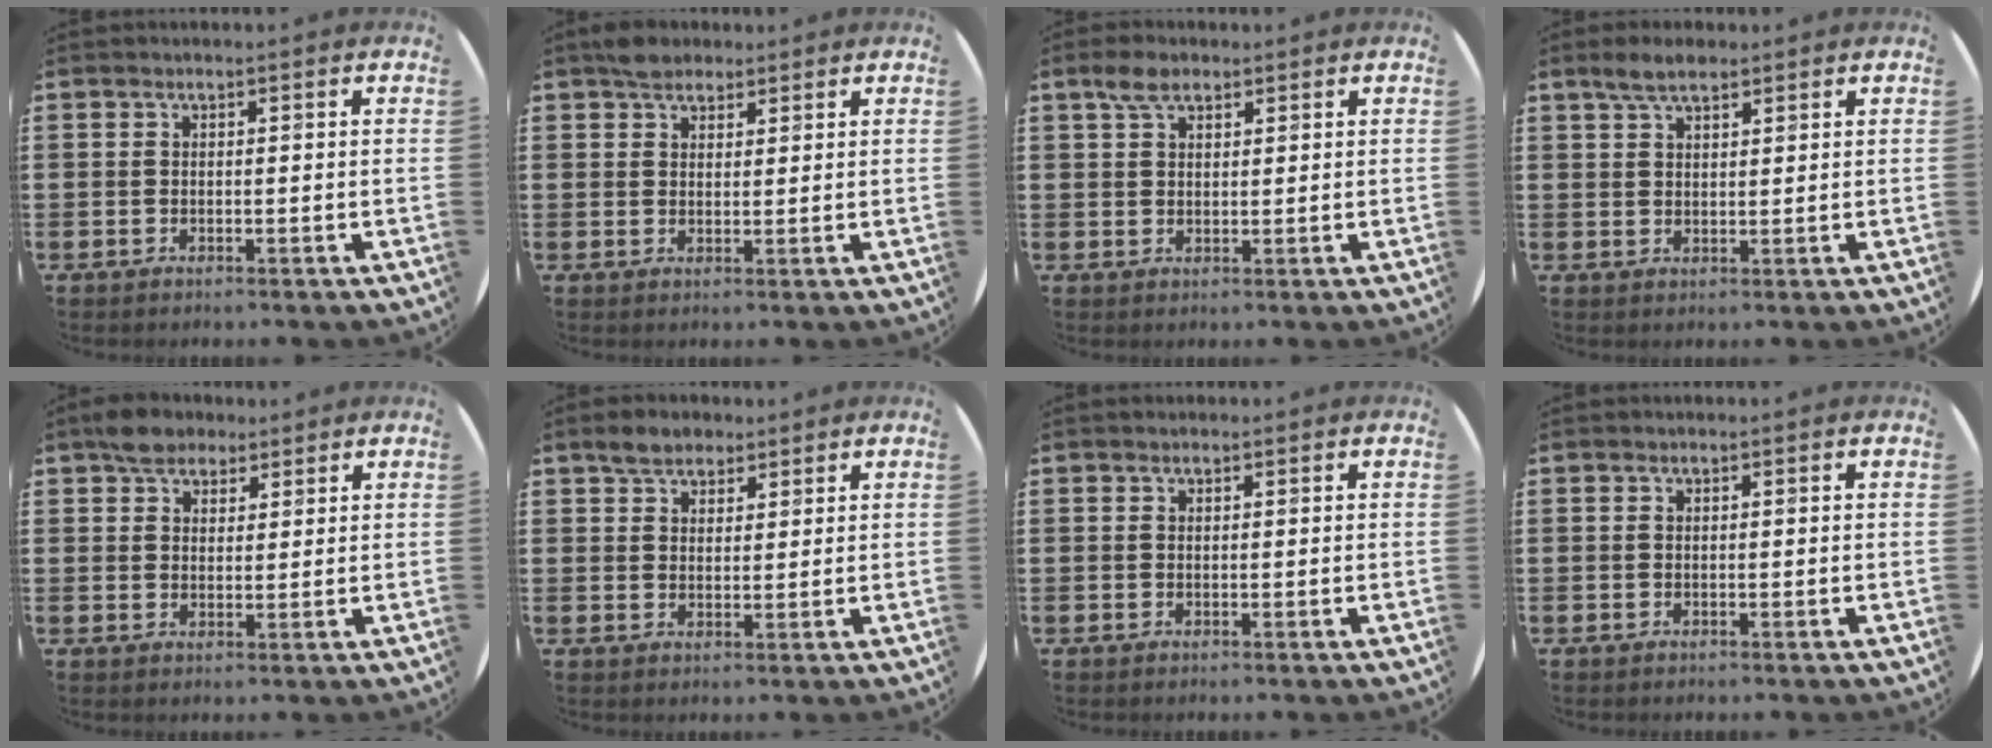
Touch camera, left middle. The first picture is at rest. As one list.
[{"total": 2.9, "force": [2.5, 1.4, 0.3], "torque": [-0.004, 0.004, 0.048]}, {"total": 3.5, "force": [2.5, 1.8, 1.8], "torque": [-0.031, 0.004, 0.043]}, {"total": 3.6, "force": [2.9, 1.2, 1.8], "torque": [-0.032, 0.003, 0.051]}, {"total": 3.9, "force": [3.2, 2.2, 0.8], "torque": [-0.018, 0.007, 0.060]}, {"total": 3.4, "force": [2.9, 1.7, 0.7], "torque": [-0.012, 0.005, 0.054]}, {"total": 0.0}, {"total": 0.0}]